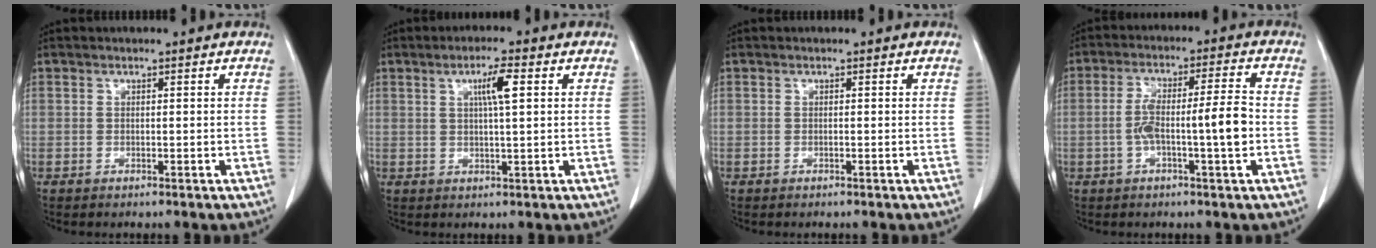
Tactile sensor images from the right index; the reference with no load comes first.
{"total": 4.5, "force": [1.5, 0.2, 4.2], "torque": [-0.073, 0.002, 0.024]}
{"total": 0.0}
{"total": 8.3, "force": [-1.6, 0.4, 8.1], "torque": [-0.151, 0.016, -0.028]}